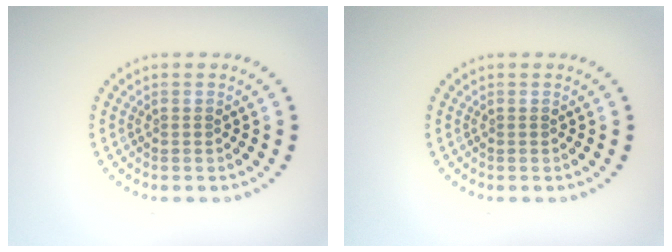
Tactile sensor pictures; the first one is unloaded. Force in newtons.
{"total": 0.0}